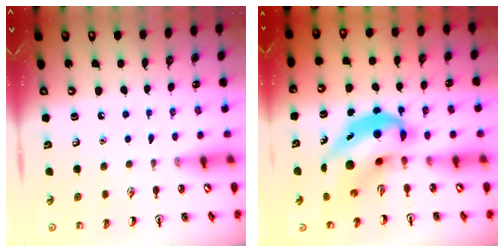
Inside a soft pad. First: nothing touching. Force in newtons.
{"total": 10.4, "press": 10.0, "slide": 2.8}